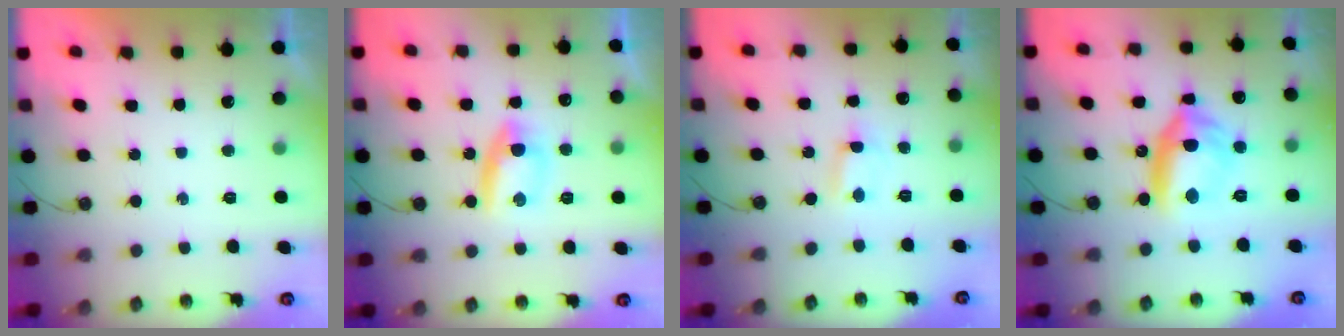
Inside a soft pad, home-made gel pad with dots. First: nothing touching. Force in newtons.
{"total": 6.7, "press": 6.7, "slide": 1.0}
{"total": 0.6, "press": 0.4, "slide": 0.5}
{"total": 11.4, "press": 11.4, "slide": 1.3}